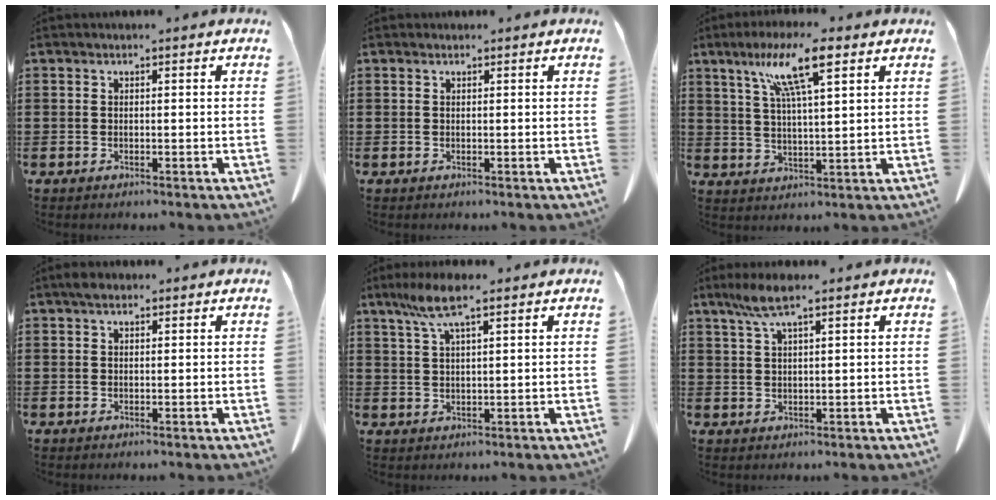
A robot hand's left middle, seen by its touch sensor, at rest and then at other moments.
{"total": 0.0}
{"total": 10.1, "force": [5.9, 1.5, 8.0], "torque": [-0.161, -0.001, 0.097]}
{"total": 1.5, "force": [1.0, 0.8, 0.8], "torque": [-0.009, 0.002, 0.016]}
{"total": 6.5, "force": [3.9, 1.1, 5.1], "torque": [-0.106, 0.003, 0.069]}
{"total": 4.8, "force": [2.9, 0.8, 3.8], "torque": [-0.080, 0.005, 0.052]}